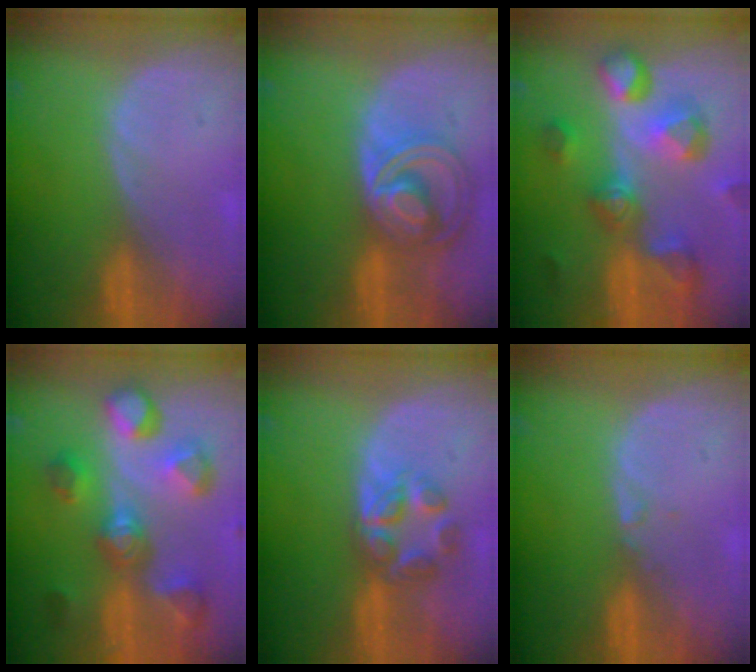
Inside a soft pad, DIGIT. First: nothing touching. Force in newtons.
{"total": 8.6, "press": 7.4, "slide": 4.4}
{"total": 11.2, "press": 10.0, "slide": 5.0}
{"total": 11.1, "press": 10.0, "slide": 4.8}
{"total": 6.4, "press": 5.6, "slide": 3.1}
{"total": 0.6, "press": 0.6, "slide": 0.2}